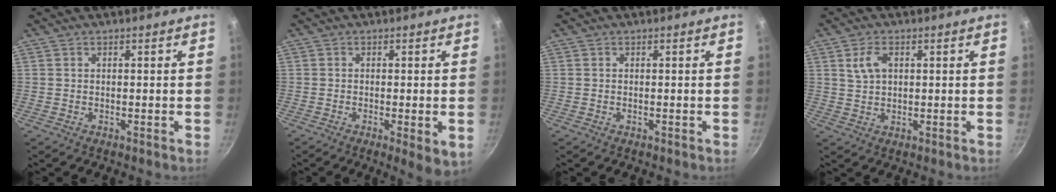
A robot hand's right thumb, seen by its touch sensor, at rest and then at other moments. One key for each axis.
{"total": 4.8, "fx": -1.4, "fy": 1.0, "fz": 4.5, "tx": -0.072, "ty": -0.015, "tz": -0.023}
{"total": 0.0}
{"total": 4.3, "fx": 1.5, "fy": 2.4, "fz": 3.3, "tx": -0.069, "ty": 0.000, "tz": 0.032}